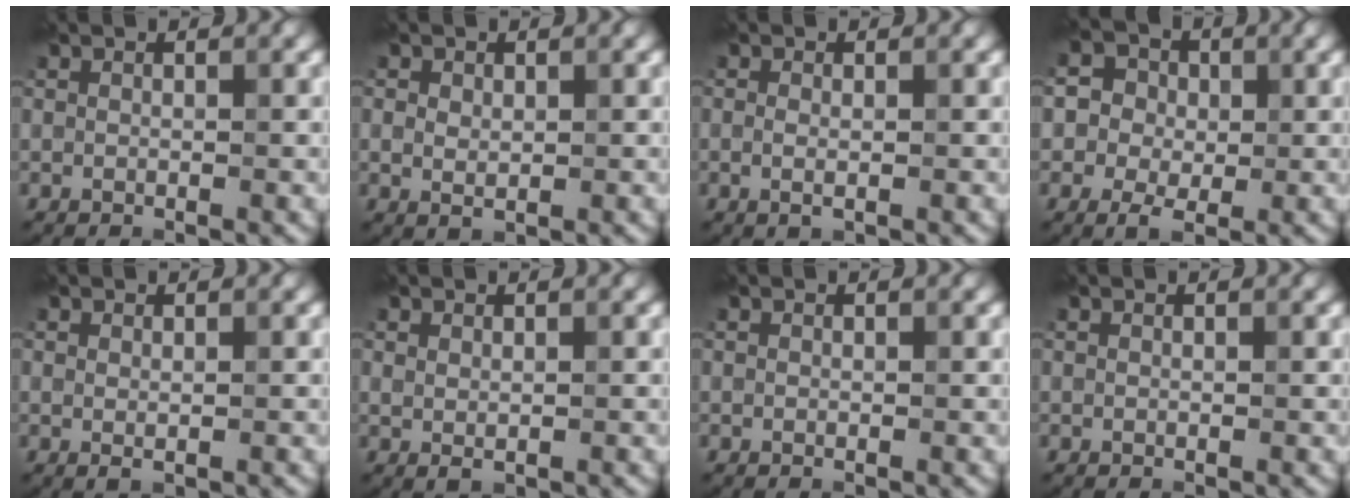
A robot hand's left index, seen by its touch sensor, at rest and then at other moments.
{"total": 1.3, "force": [0.4, 1.0, 0.8], "torque": [-0.012, -0.002, 0.009]}
{"total": 1.1, "force": [-0.1, 0.5, 0.9], "torque": [-0.020, -0.003, -0.003]}
{"total": 4.7, "force": [-0.2, 4.0, 2.5], "torque": [-0.027, 0.008, -0.021]}
{"total": 0.6, "force": [0.1, 0.3, 0.5], "torque": [-0.008, -0.002, 0.003]}
{"total": 0.9, "force": [0.2, 0.5, 0.7], "torque": [-0.012, -0.002, 0.010]}
{"total": 0.0}
{"total": 0.0}